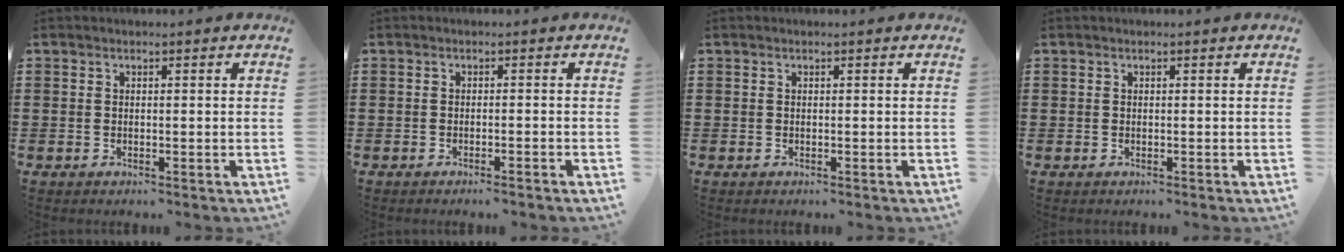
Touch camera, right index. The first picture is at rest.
{"total": 0.7, "force": [-0.6, -0.1, 0.4], "torque": [-0.009, -0.002, -0.013]}
{"total": 0.0}
{"total": 0.0}